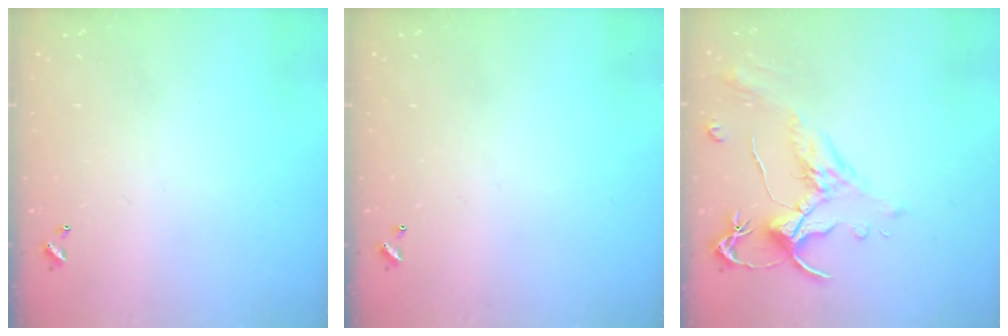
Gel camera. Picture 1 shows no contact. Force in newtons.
{"total": 0.0}
{"total": 1.5, "press": 1.0, "slide": 1.1}